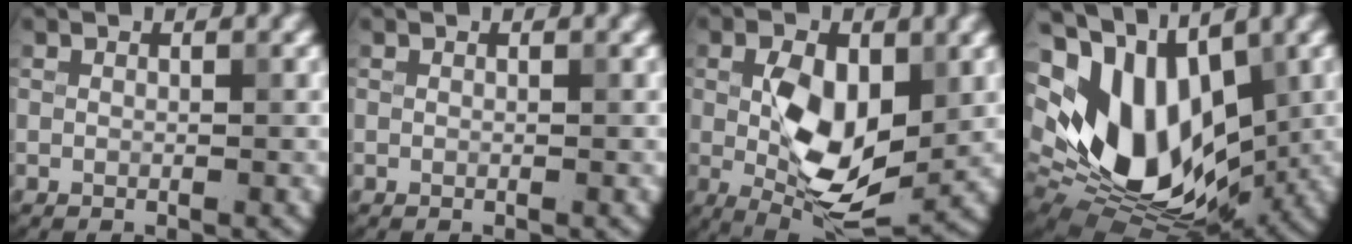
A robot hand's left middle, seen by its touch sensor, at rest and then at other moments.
{"total": 0.0}
{"total": 8.5, "force": [0.2, 4.1, 7.5], "torque": [-0.134, -0.002, 0.005]}
{"total": 13.4, "force": [1.6, 8.9, 9.9], "torque": [-0.199, -0.013, 0.020]}